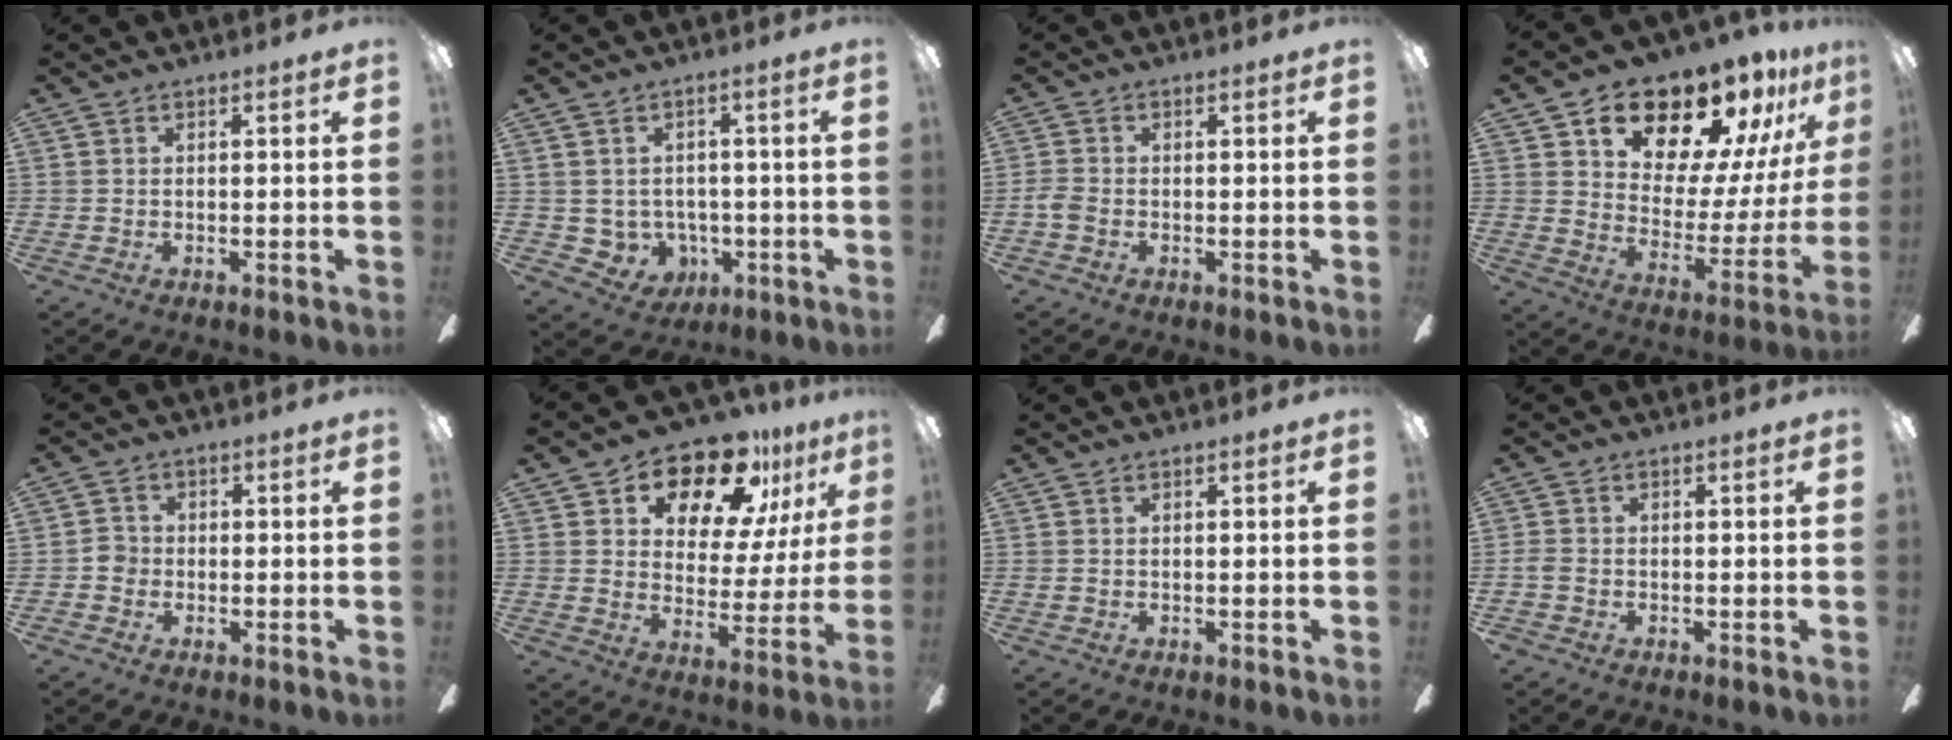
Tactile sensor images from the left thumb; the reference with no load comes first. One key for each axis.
{"total": 5.2, "fx": 0.4, "fy": 5.1, "fz": 0.9, "tx": -0.050, "ty": -0.006, "tz": 0.015}
{"total": 2.4, "fx": -1.0, "fy": 1.2, "fz": 1.8, "tx": -0.036, "ty": 0.003, "tz": -0.017}
{"total": 17.9, "fx": 14.8, "fy": 8.1, "fz": 6.1, "tx": -0.093, "ty": -0.121, "tz": 0.255}
{"total": 2.7, "fx": -0.9, "fy": 2.4, "fz": 0.8, "tx": -0.007, "ty": 0.003, "tz": -0.020}
{"total": 17.6, "fx": 12.3, "fy": 8.5, "fz": 9.2, "tx": -0.149, "ty": -0.073, "tz": 0.210}
{"total": 0.0}
{"total": 1.7, "fx": -0.9, "fy": 1.1, "fz": 1.0, "tx": -0.018, "ty": 0.004, "tz": -0.016}